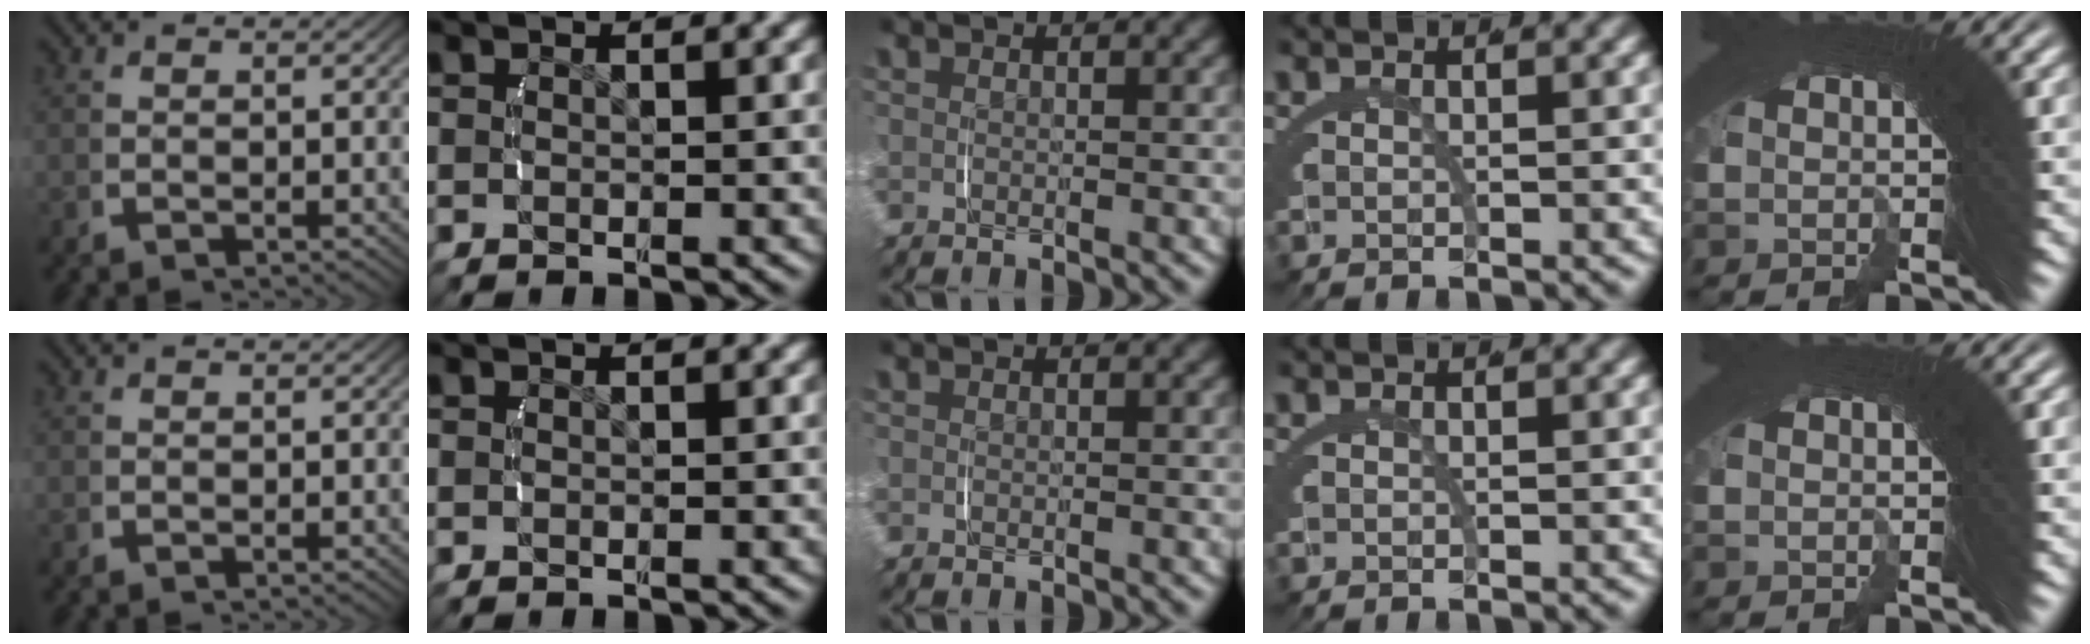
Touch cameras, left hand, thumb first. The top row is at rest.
{}